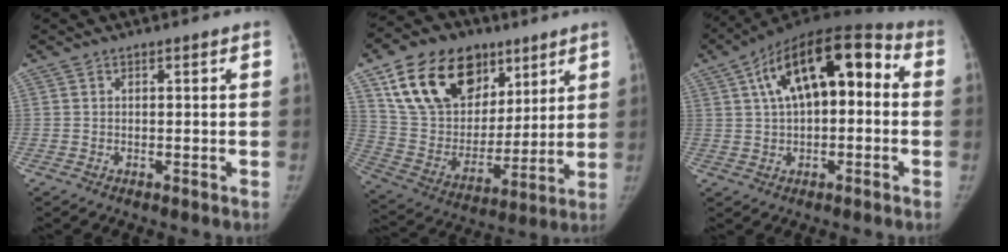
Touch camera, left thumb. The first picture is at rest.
{"total": 24.1, "force": [12.6, 16.1, 12.8], "torque": [-0.199, -0.018, 0.230]}
{"total": 18.6, "force": [3.5, 9.2, 15.7], "torque": [-0.228, 0.039, 0.043]}